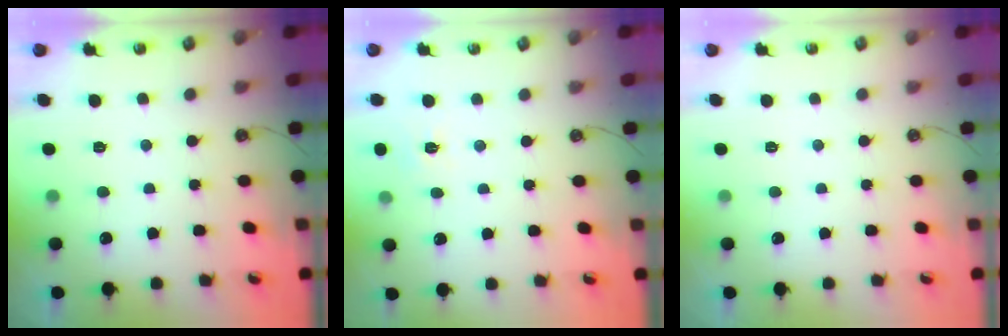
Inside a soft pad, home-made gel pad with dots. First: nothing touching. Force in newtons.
{"total": 5.1, "press": 5.0, "slide": 0.7}
{"total": 0.0}